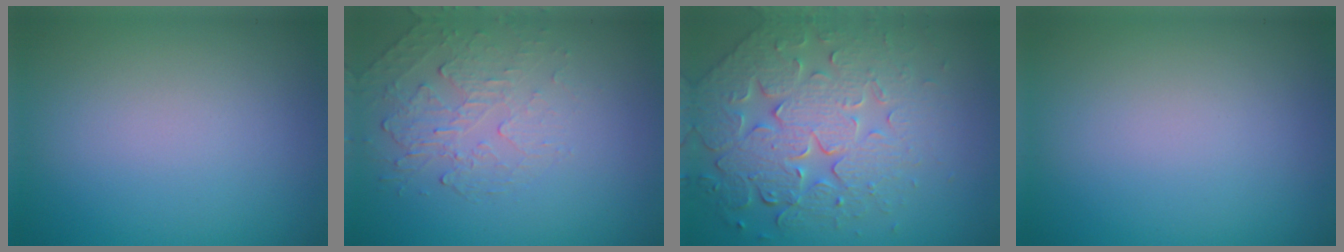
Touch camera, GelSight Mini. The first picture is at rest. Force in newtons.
{"total": 2.2, "press": 1.1, "slide": 1.9}
{"total": 7.7, "press": 5.8, "slide": 5.1}
{"total": 0.0}